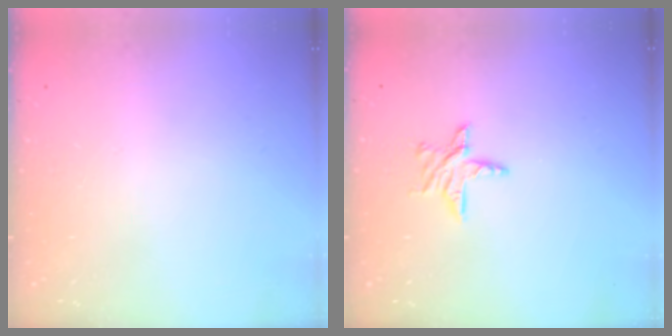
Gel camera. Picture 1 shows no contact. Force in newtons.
{"total": 6.7, "press": 6.7, "slide": 0.3}